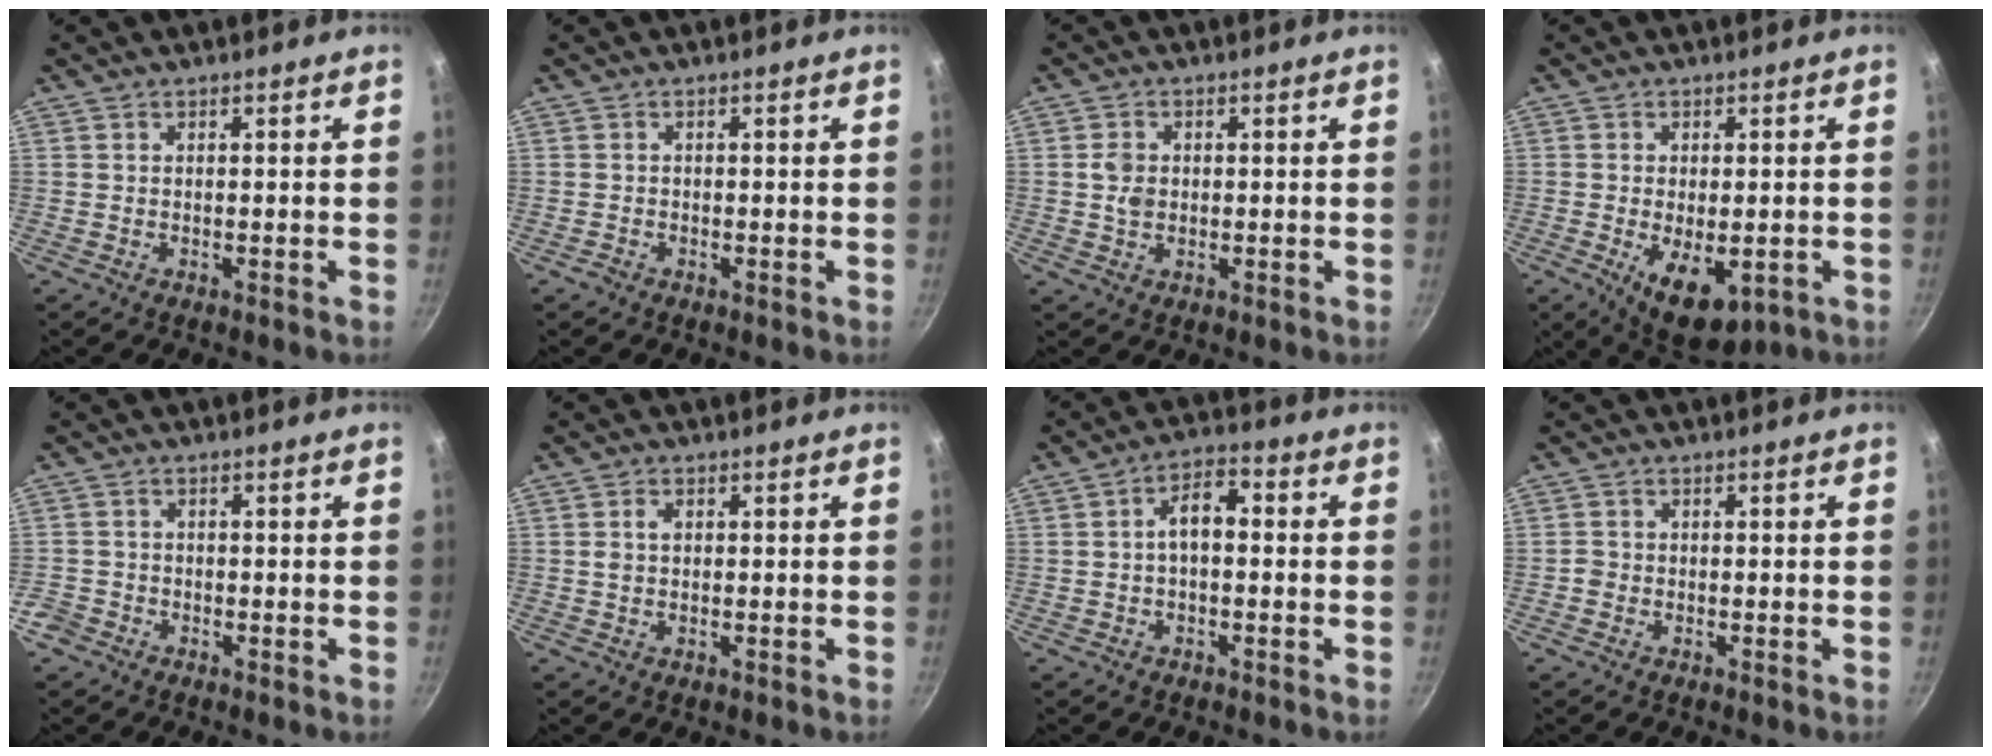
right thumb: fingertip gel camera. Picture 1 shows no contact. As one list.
[{"total": 0.8, "force": [-0.6, 0.6, 0.1], "torque": [-0.002, 0.002, -0.015]}, {"total": 3.3, "force": [0.2, 2.6, 2.1], "torque": [-0.034, 0.001, 0.003]}, {"total": 10.3, "force": [-3.2, 5.4, 8.1], "torque": [-0.117, -0.010, -0.036]}, {"total": 2.4, "force": [-1.6, 1.9, 0.2], "torque": [0.004, 0.009, -0.038]}, {"total": 1.9, "force": [0.2, 1.3, 1.4], "torque": [-0.027, 0.001, 0.003]}, {"total": 5.9, "force": [0.1, 3.2, 5.0], "torque": [-0.077, 0.027, -0.008]}, {"total": 1.3, "force": [-0.5, 1.2, 0.4], "torque": [-0.003, 0.004, -0.014]}]